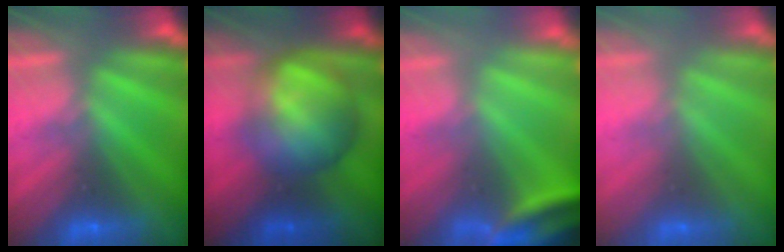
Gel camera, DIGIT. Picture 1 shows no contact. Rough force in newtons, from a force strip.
{"total": 9.4}
{"total": 3.3}
{"total": 2.7}